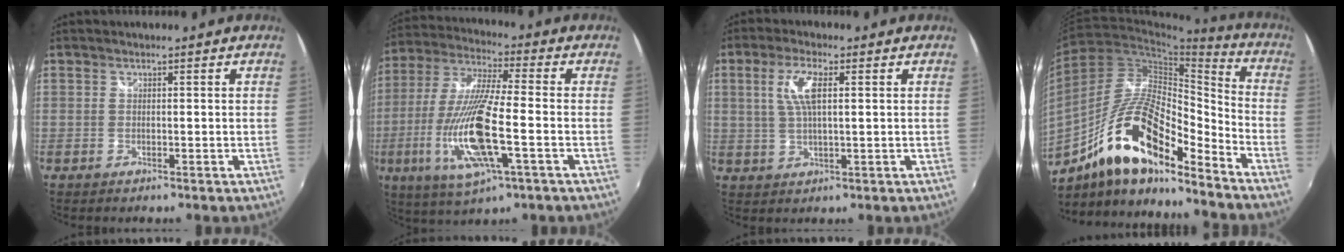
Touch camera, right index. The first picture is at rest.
{"total": 18.7, "force": [-5.3, 4.0, 17.4], "torque": [-0.357, -0.028, -0.097]}
{"total": 6.3, "force": [1.6, 1.7, 5.8], "torque": [-0.117, 0.005, 0.031]}
{"total": 19.4, "force": [-12.0, 6.0, 14.0], "torque": [-0.261, 0.001, -0.230]}